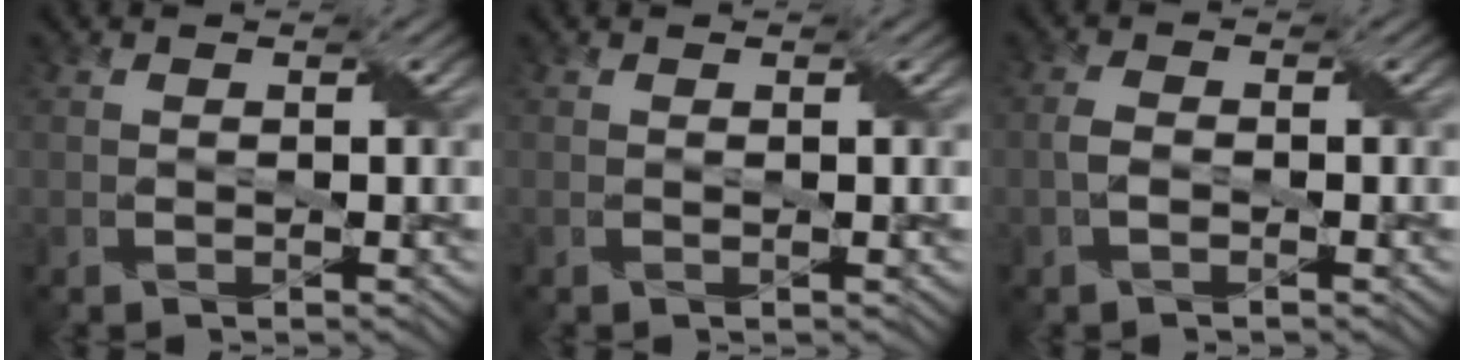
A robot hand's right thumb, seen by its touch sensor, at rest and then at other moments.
{"total": 0.0}
{"total": 1.9, "force": [-0.6, 1.0, 1.5], "torque": [-0.036, 0.005, -0.015]}